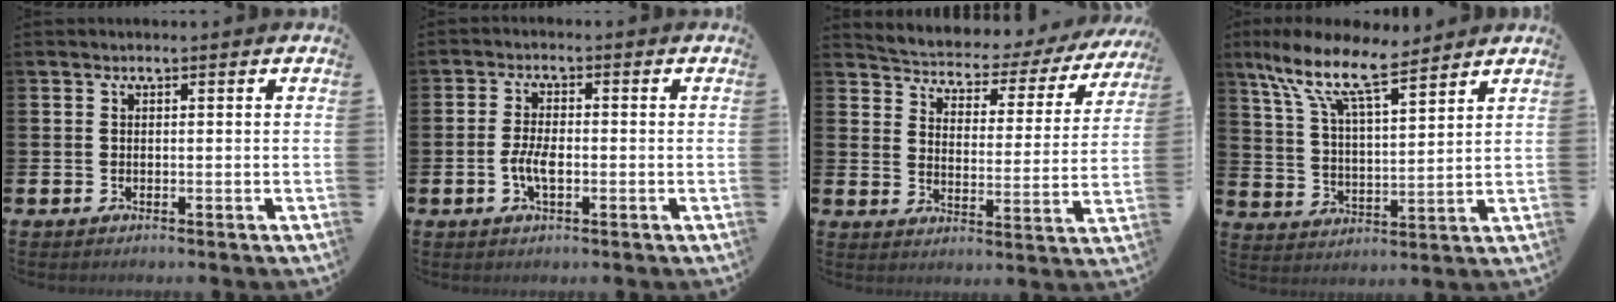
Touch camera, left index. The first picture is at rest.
{"total": 3.5, "force": [-0.6, 1.4, 3.1], "torque": [-0.054, -0.003, -0.014]}
{"total": 3.9, "force": [3.6, 1.4, 0.5], "torque": [-0.031, -0.038, 0.053]}
{"total": 10.8, "force": [8.6, 2.9, 5.9], "torque": [-0.135, -0.039, 0.149]}